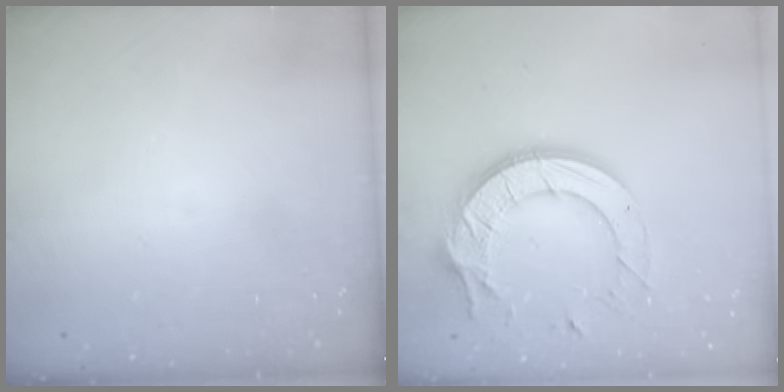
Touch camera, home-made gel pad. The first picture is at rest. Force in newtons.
{"total": 16.0, "press": 15.9, "slide": 1.4}